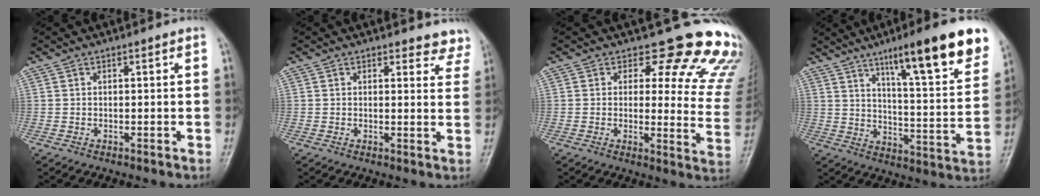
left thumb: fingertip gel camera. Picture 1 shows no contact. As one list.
[{"total": 5.6, "force": [5.2, 2.1, 0.1], "torque": [0.044, -0.029, 0.031]}, {"total": 16.5, "force": [12.9, 7.2, 7.3], "torque": [-0.022, -0.096, 0.118]}, {"total": 20.6, "force": [12.6, 3.7, 15.8], "torque": [-0.193, -0.050, 0.190]}]